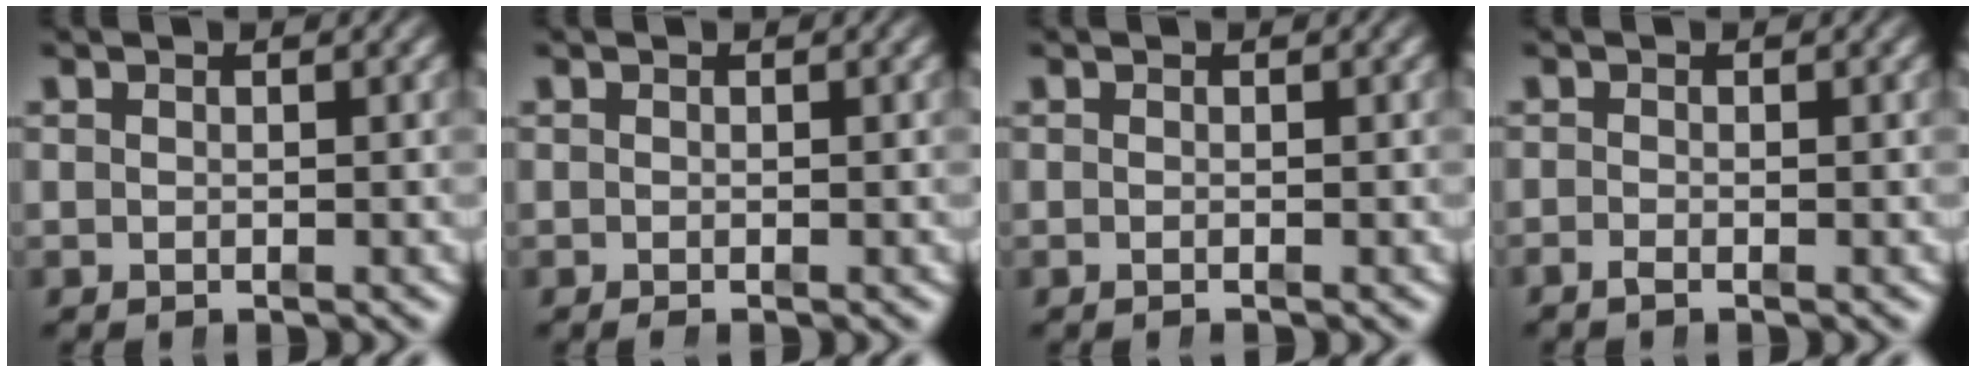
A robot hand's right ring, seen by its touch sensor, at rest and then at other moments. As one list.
[{"total": 0.0}, {"total": 0.0}, {"total": 1.0, "force": [-0.9, 0.2, 0.4], "torque": [-0.011, -0.005, -0.016]}]